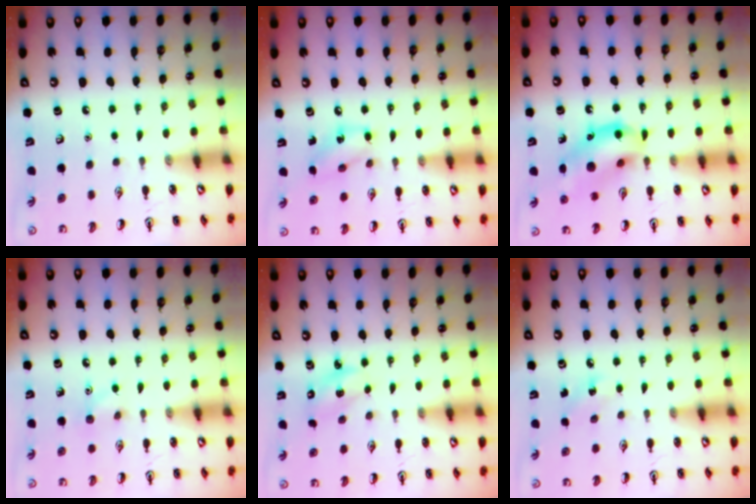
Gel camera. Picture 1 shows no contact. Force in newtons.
{"total": 7.2, "press": 7.2, "slide": 0.7}
{"total": 14.2, "press": 13.8, "slide": 3.3}
{"total": 5.6, "press": 5.4, "slide": 1.6}
{"total": 2.6, "press": 2.5, "slide": 0.6}
{"total": 3.9, "press": 3.7, "slide": 1.2}